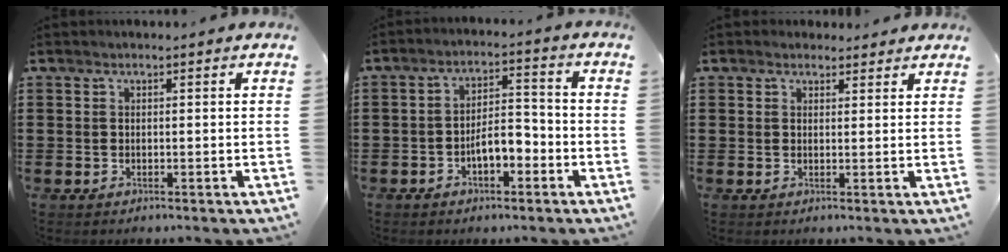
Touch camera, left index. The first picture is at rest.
{"total": 5.5, "force": [-2.8, 2.4, 4.1], "torque": [-0.078, 0.011, -0.054]}
{"total": 1.7, "force": [1.6, 0.7, 0.2], "torque": [-0.007, 0.006, 0.031]}